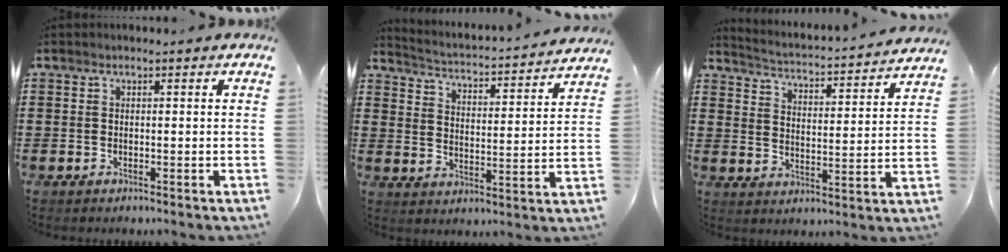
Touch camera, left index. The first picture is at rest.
{"total": 2.3, "force": [2.2, -0.4, 0.2], "torque": [-0.023, -0.031, 0.026]}
{"total": 2.5, "force": [2.4, -0.3, 0.2], "torque": [-0.025, -0.032, 0.030]}